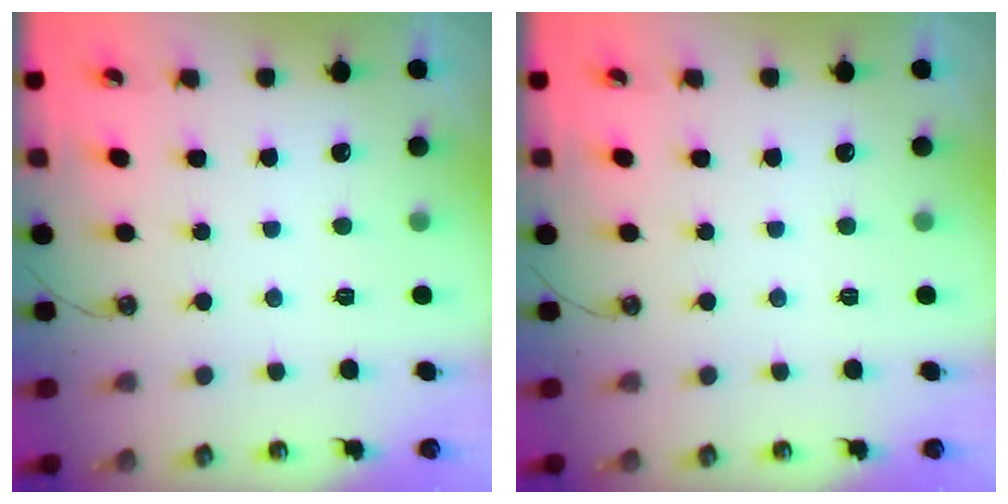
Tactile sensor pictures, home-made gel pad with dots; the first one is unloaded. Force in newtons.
{"total": 0.0}